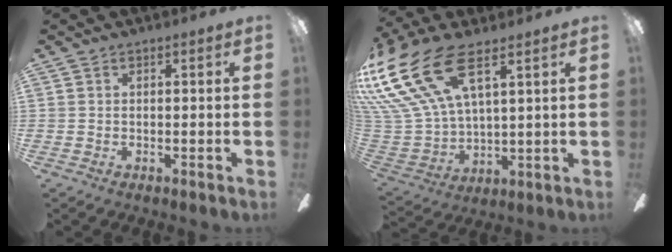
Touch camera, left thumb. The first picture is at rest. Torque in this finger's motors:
{"motor_torque": [2.65, 2.36, 1.61, -1.16, 0.35]}